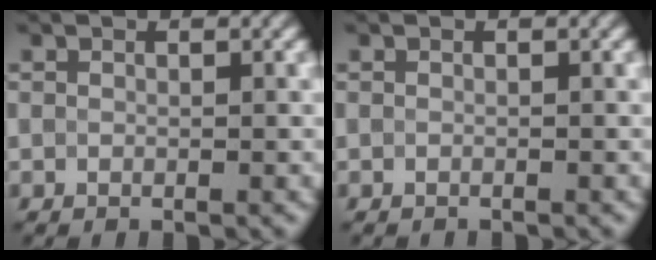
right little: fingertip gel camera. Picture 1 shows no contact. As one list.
[{"total": 0.5, "force": [-0.5, 0.0, 0.0], "torque": [0.003, -0.003, -0.010]}]